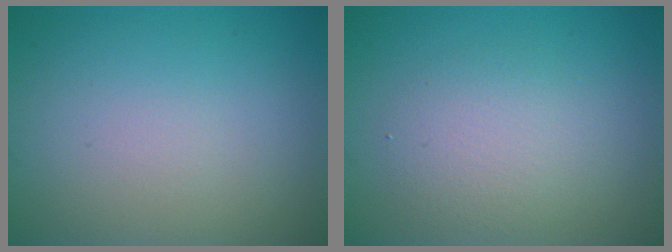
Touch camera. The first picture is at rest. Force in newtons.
{"total": 2.9, "press": 2.9, "slide": 0.1}